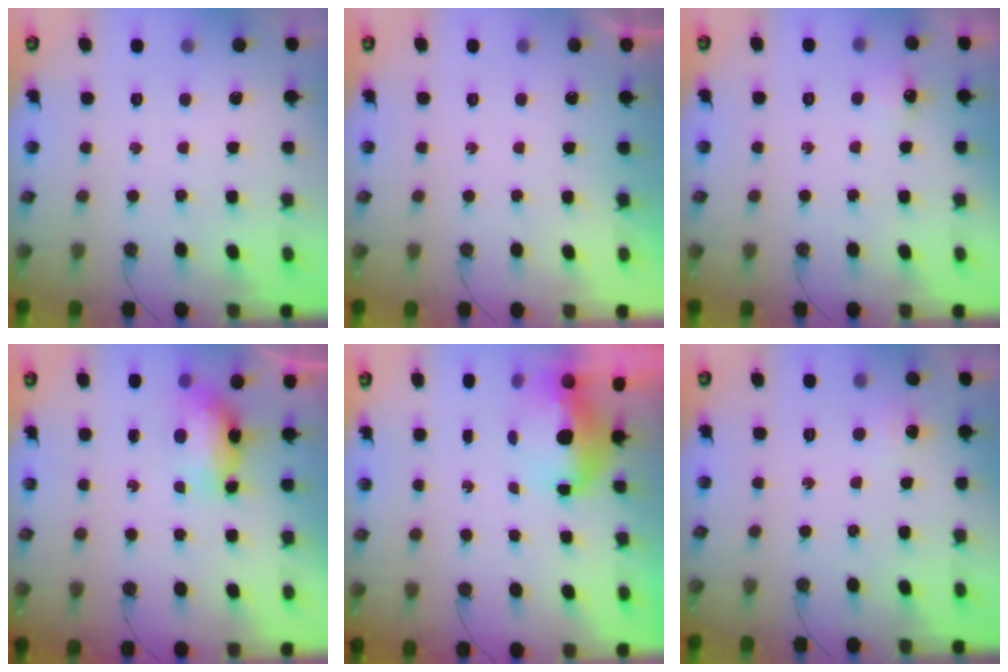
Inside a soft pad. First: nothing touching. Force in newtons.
{"total": 0.0}
{"total": 5.0, "press": 4.9, "slide": 0.9}
{"total": 7.2, "press": 7.1, "slide": 1.0}
{"total": 6.2, "press": 6.1, "slide": 0.8}
{"total": 4.1, "press": 4.0, "slide": 0.6}